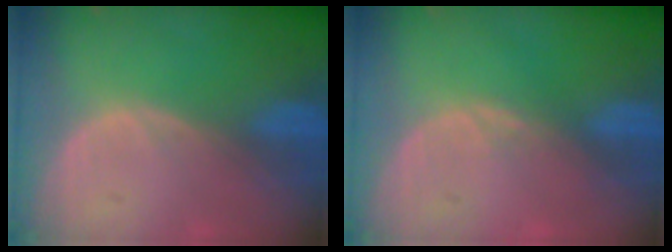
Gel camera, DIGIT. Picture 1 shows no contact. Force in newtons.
{"total": 0.5, "press": 0.5, "slide": 0.1}